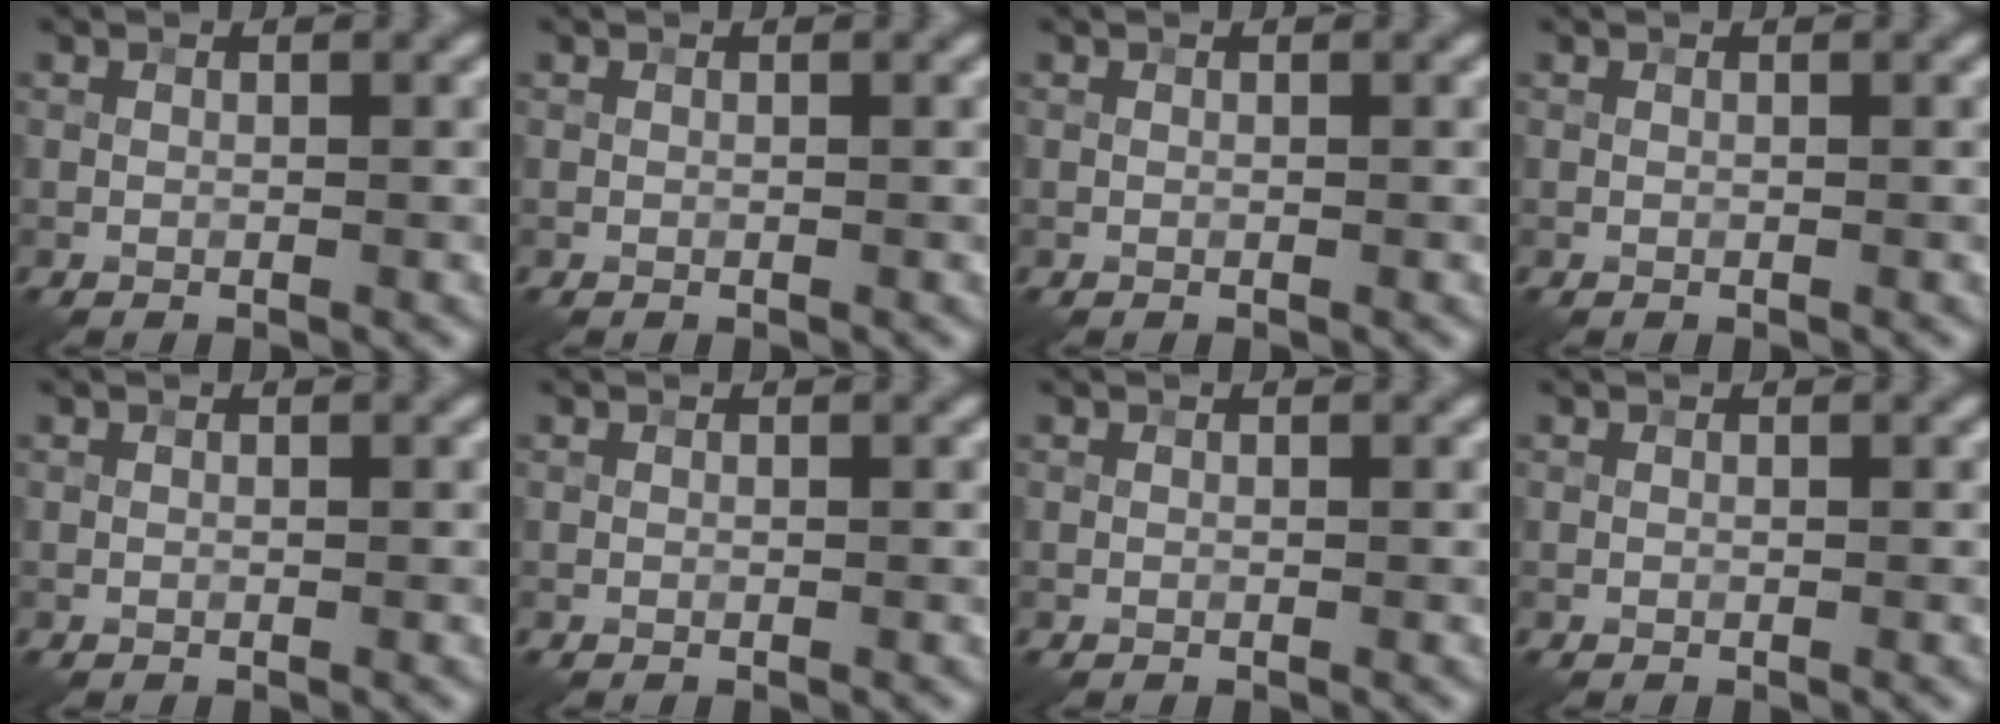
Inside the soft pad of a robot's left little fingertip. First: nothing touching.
{"total": 0.0}
{"total": 0.0}
{"total": 0.0}
{"total": 0.0}
{"total": 0.0}
{"total": 0.0}
{"total": 0.0}